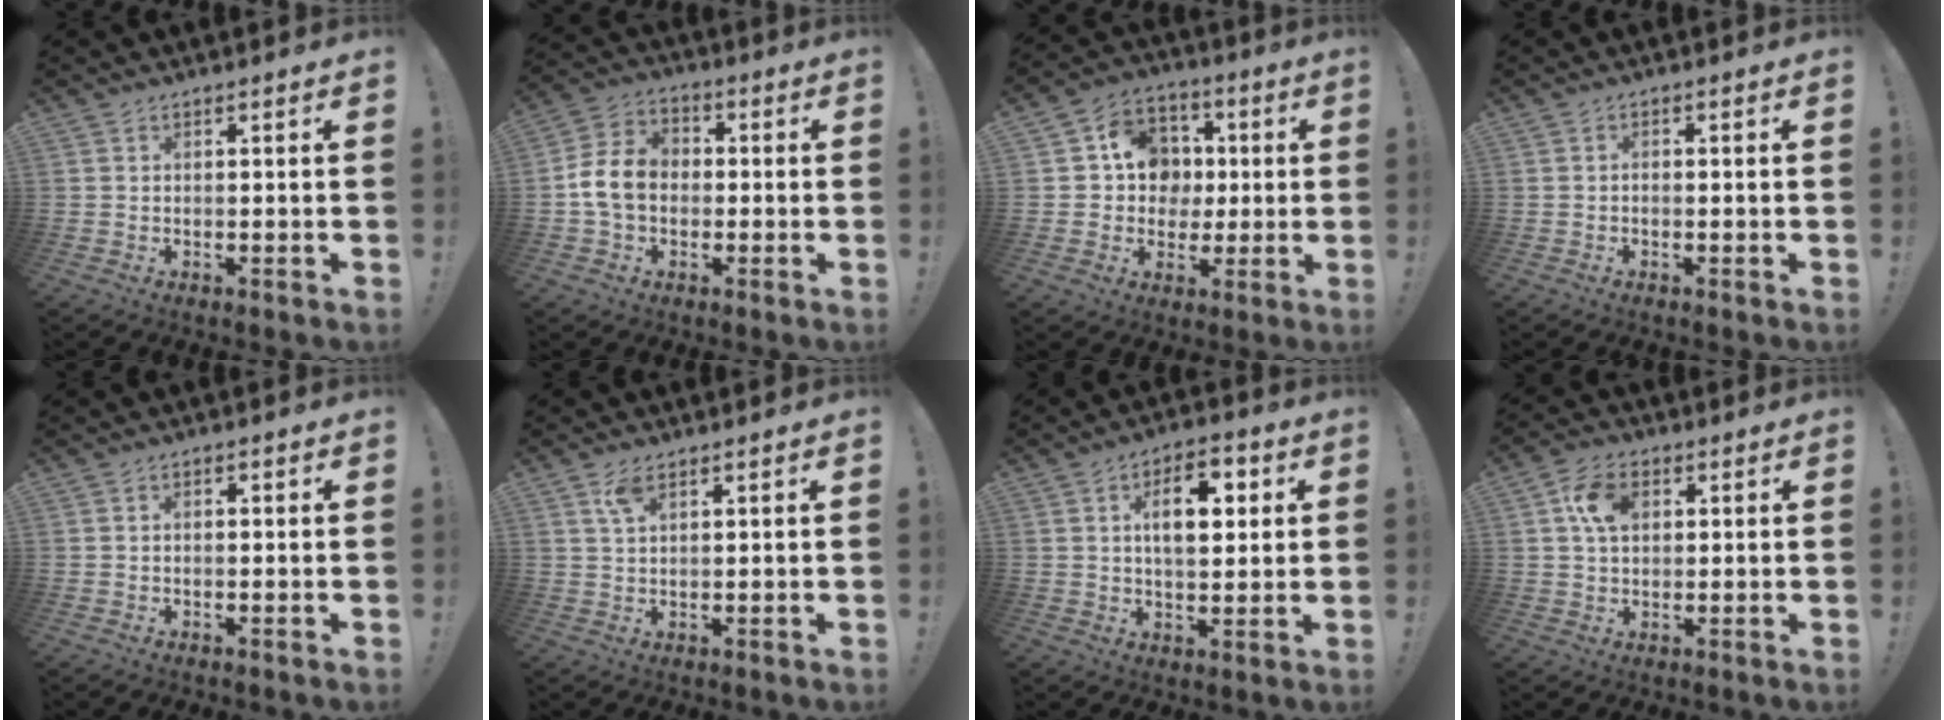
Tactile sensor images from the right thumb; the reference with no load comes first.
{"total": 10.8, "force": [-0.8, 8.3, 6.9], "torque": [-0.131, 0.020, -0.010]}
{"total": 12.5, "force": [1.2, 11.5, 4.9], "torque": [-0.061, 0.007, 0.032]}
{"total": 0.8, "force": [-0.7, 0.2, 0.4], "torque": [-0.005, 0.001, -0.012]}
{"total": 0.6, "force": [-0.3, 0.4, 0.3], "torque": [-0.006, 0.002, -0.006]}
{"total": 3.9, "force": [2.2, 1.7, 2.8], "torque": [-0.052, -0.003, 0.038]}
{"total": 11.1, "force": [3.3, 6.1, 8.7], "torque": [-0.123, 0.003, 0.052]}
{"total": 8.6, "force": [2.5, 6.0, 5.7], "torque": [-0.094, 0.010, 0.050]}